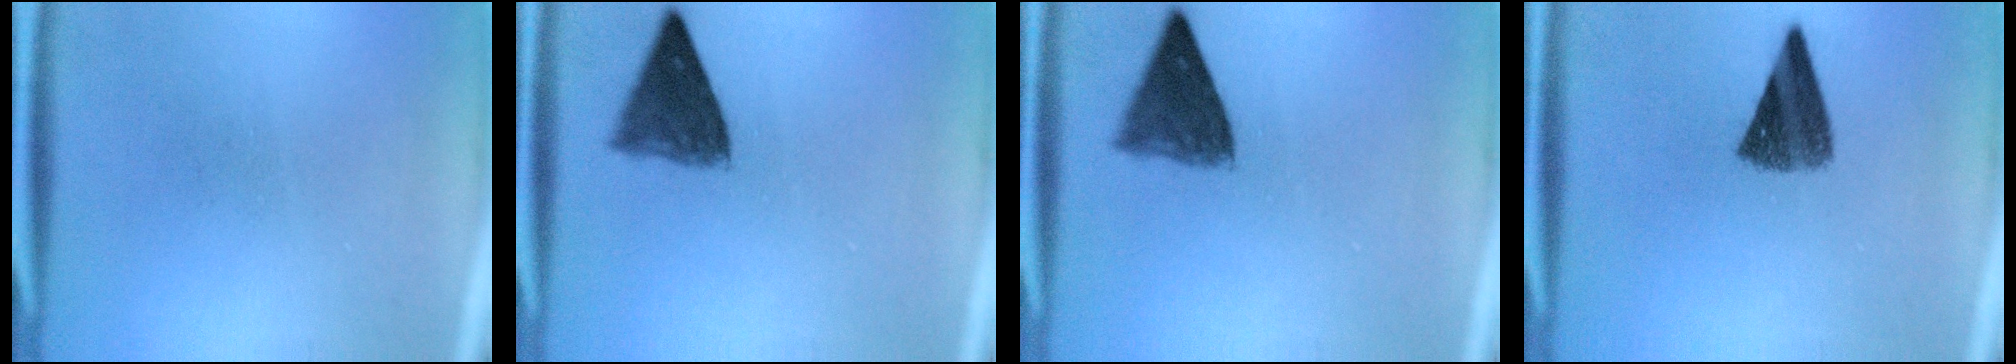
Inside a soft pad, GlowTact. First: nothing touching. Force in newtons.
{"total": 7.2}
{"total": 7.2}
{"total": 8.0}